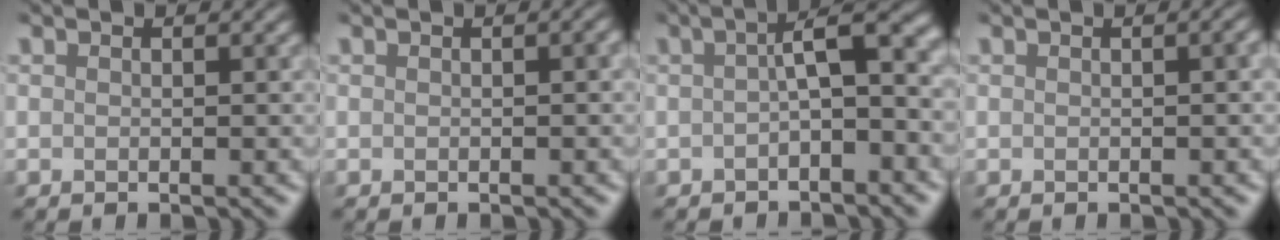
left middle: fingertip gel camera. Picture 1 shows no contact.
{"total": 1.7, "force": [-0.4, 0.9, 1.5], "torque": [-0.007, 0.012, -0.010]}
{"total": 4.3, "force": [-0.9, 1.1, 4.1], "torque": [-0.058, 0.017, -0.022]}
{"total": 2.1, "force": [-0.4, 1.0, 1.8], "torque": [-0.001, 0.013, -0.012]}